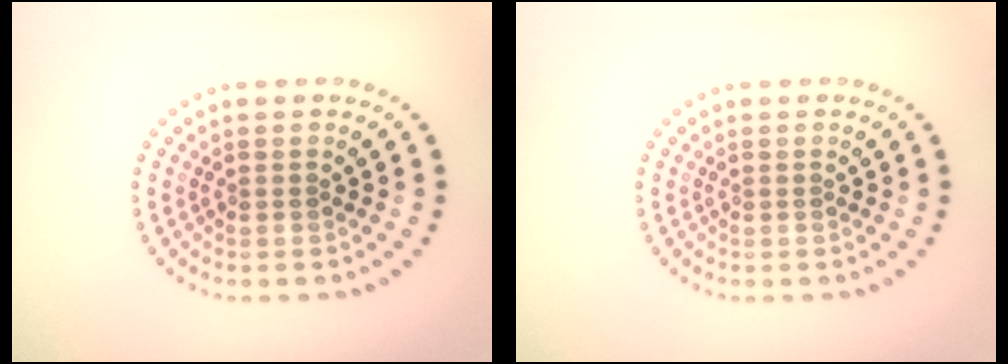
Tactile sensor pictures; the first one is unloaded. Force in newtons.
{"total": 0.0}